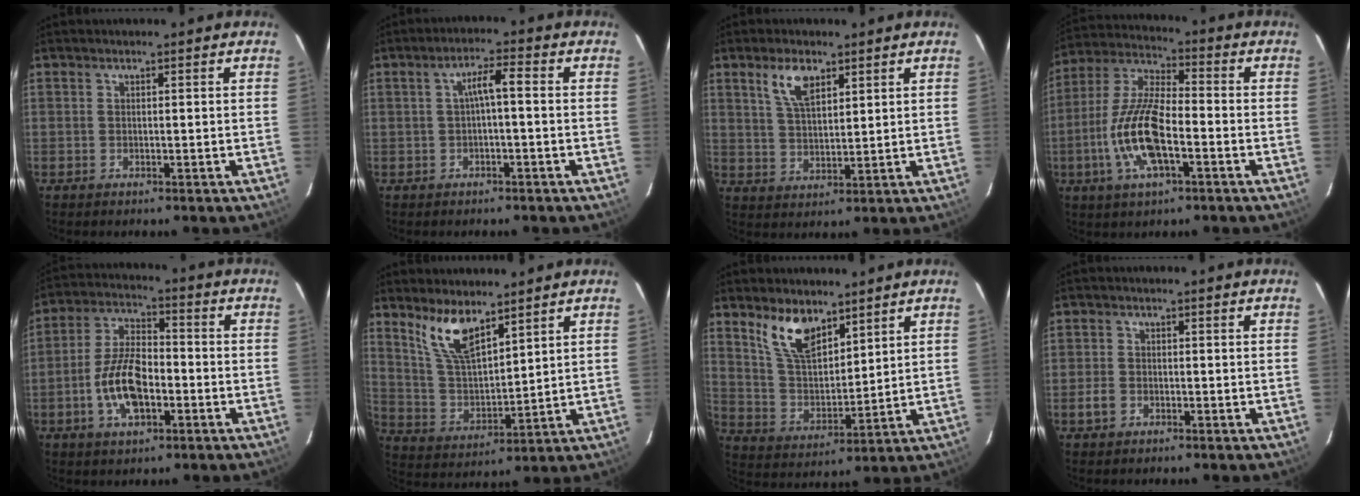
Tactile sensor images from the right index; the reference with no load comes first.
{"total": 3.7, "force": [-0.4, 0.5, 3.6], "torque": [-0.068, 0.011, -0.003]}
{"total": 6.6, "force": [3.8, 3.0, 4.4], "torque": [-0.084, 0.007, 0.076]}
{"total": 14.0, "force": [-4.5, 4.9, 12.3], "torque": [-0.261, -0.001, -0.088]}
{"total": 11.0, "force": [-3.7, 5.2, 9.0], "torque": [-0.188, 0.009, -0.066]}
{"total": 9.9, "force": [6.9, 3.3, 6.2], "torque": [-0.121, -0.001, 0.147]}
{"total": 10.6, "force": [7.1, 4.8, 6.2], "torque": [-0.117, 0.007, 0.146]}
{"total": 2.7, "force": [-1.2, 2.1, 1.0], "torque": [-0.024, 0.004, -0.023]}